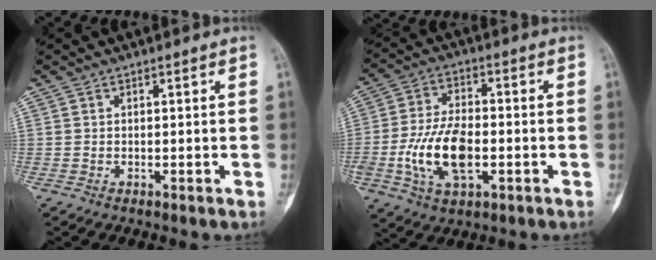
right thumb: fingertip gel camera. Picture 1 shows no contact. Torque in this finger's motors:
{"motor_torque": [0.57, 0.60, 0.51, 0.05, 0.09]}